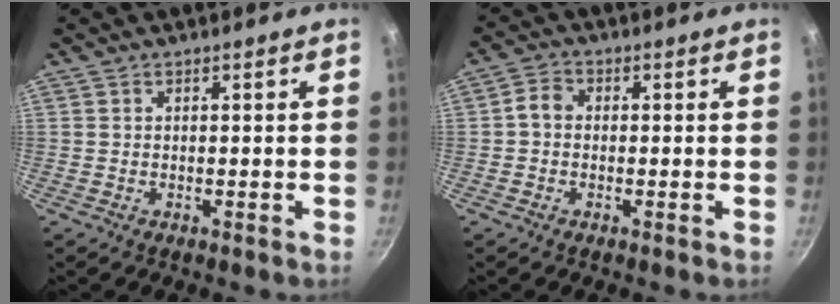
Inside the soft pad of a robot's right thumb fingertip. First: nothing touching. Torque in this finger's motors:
{"motor_torque": [-0.13, 0.08, 0.61, -0.53, 0.00]}